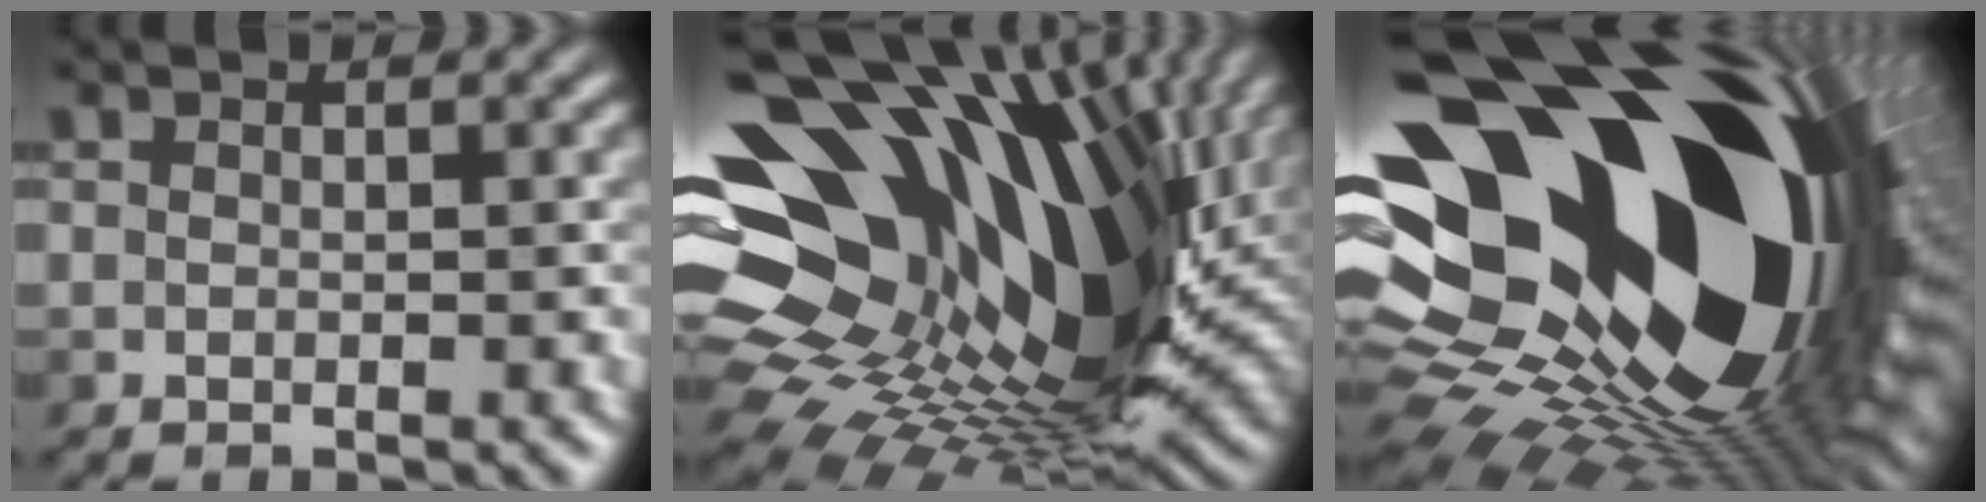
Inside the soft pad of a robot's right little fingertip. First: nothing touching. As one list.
[{"total": 18.6, "force": [1.5, 12.0, 14.1], "torque": [-0.252, 0.000, 0.038]}, {"total": 21.4, "force": [0.2, 12.1, 17.6], "torque": [-0.301, -0.027, -0.007]}]